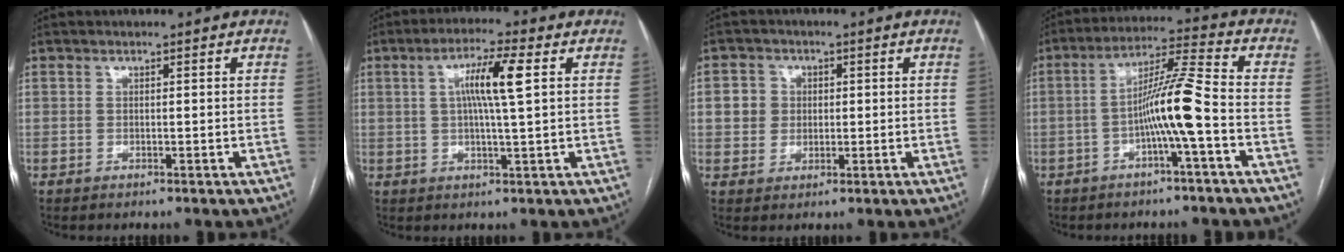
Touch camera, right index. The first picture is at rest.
{"total": 7.4, "force": [1.7, 0.0, 7.2], "torque": [-0.131, 0.008, 0.030]}
{"total": 4.1, "force": [0.6, 3.9, 1.0], "torque": [-0.017, 0.014, 0.015]}
{"total": 9.0, "force": [-2.6, -0.9, 8.6], "torque": [-0.159, 0.020, -0.046]}